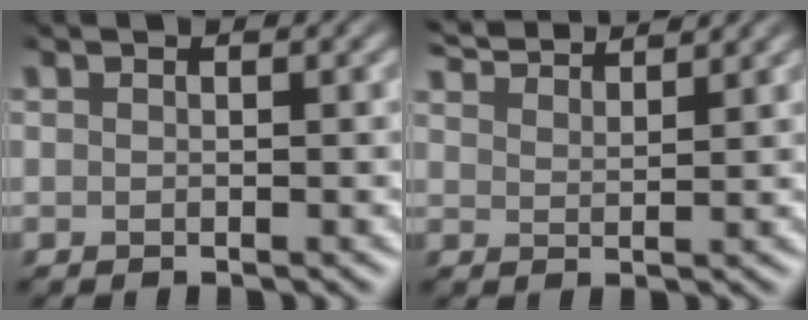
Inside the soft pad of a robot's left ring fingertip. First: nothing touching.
{"total": 4.2, "force": [4.0, 0.5, 1.2], "torque": [-0.014, 0.011, 0.064]}